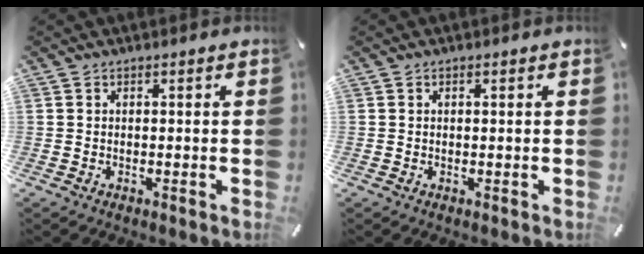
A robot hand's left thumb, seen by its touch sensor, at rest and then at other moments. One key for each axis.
{"total": 0.0}